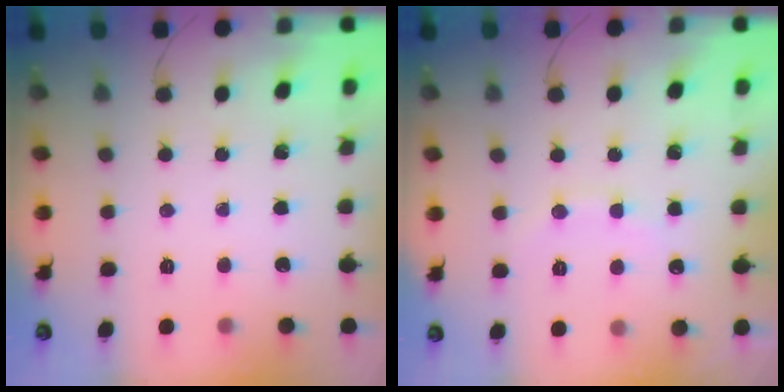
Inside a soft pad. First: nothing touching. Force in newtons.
{"total": 8.7, "press": 8.6, "slide": 1.2}